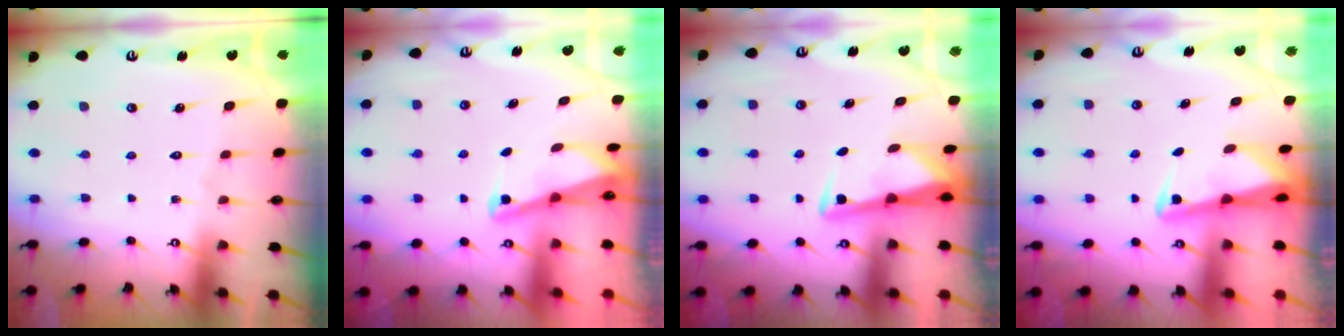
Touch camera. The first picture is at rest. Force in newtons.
{"total": 2.1, "press": 2.1, "slide": 0.4}
{"total": 3.0, "press": 2.9, "slide": 0.4}
{"total": 2.5, "press": 2.5, "slide": 0.2}